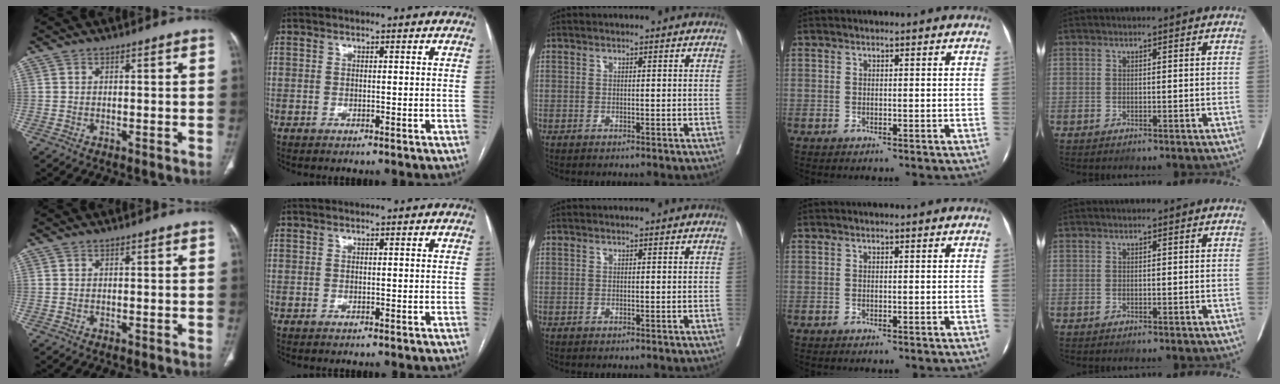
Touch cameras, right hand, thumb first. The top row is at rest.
{}